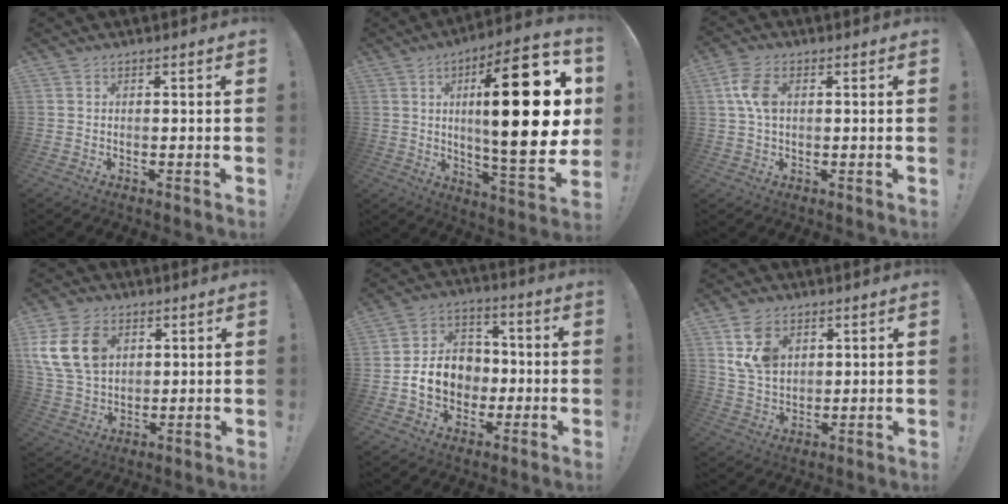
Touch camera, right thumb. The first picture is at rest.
{"total": 28.3, "force": [4.6, 7.4, 26.9], "torque": [-0.416, -0.020, 0.066]}
{"total": 7.1, "force": [1.1, 4.5, 5.4], "torque": [-0.113, 0.002, 0.019]}
{"total": 16.1, "force": [5.6, 11.6, 9.6], "torque": [-0.186, -0.017, 0.109]}
{"total": 12.9, "force": [-2.5, 11.0, 6.3], "torque": [-0.107, 0.025, -0.038]}
{"total": 10.4, "force": [4.7, 7.3, 5.7], "torque": [-0.102, -0.011, 0.093]}